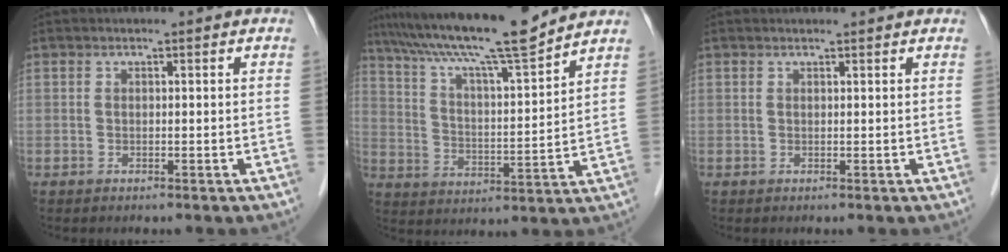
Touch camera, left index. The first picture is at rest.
{"total": 15.6, "force": [13.4, -0.2, 7.9], "torque": [-0.140, 0.006, 0.220]}
{"total": 2.0, "force": [2.0, 0.1, 0.3], "torque": [-0.011, 0.010, 0.023]}